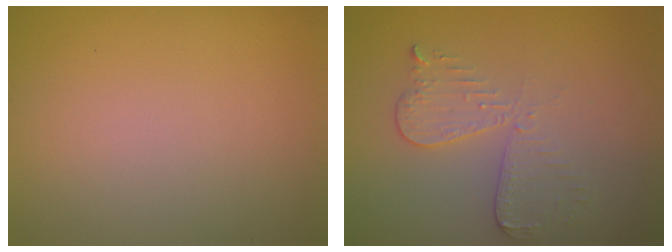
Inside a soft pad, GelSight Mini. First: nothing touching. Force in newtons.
{"total": 3.0, "press": 2.7, "slide": 1.2}